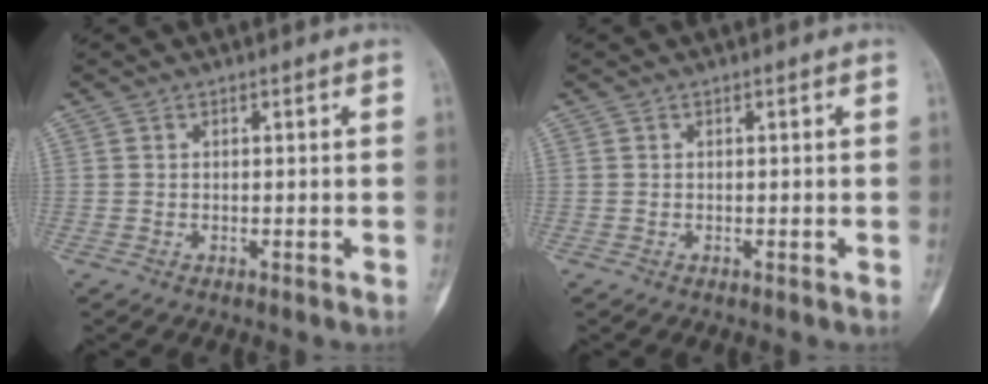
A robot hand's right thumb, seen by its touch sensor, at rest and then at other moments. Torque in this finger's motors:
{"motor_torque": [0.00, 0.00, 0.04, 0.00, 0.00]}